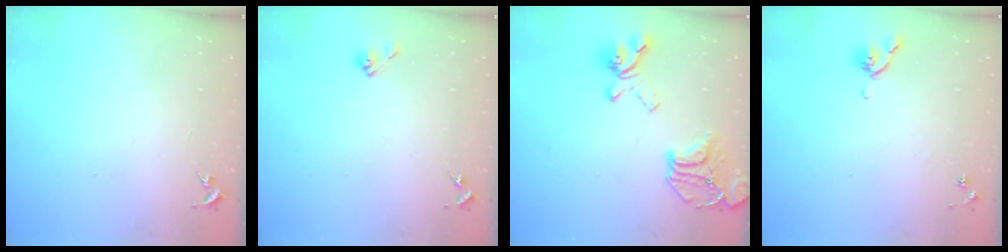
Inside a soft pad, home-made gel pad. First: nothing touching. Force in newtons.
{"total": 5.2, "press": 4.6, "slide": 2.4}
{"total": 19.2, "press": 19.1, "slide": 1.9}
{"total": 5.6, "press": 5.4, "slide": 1.3}